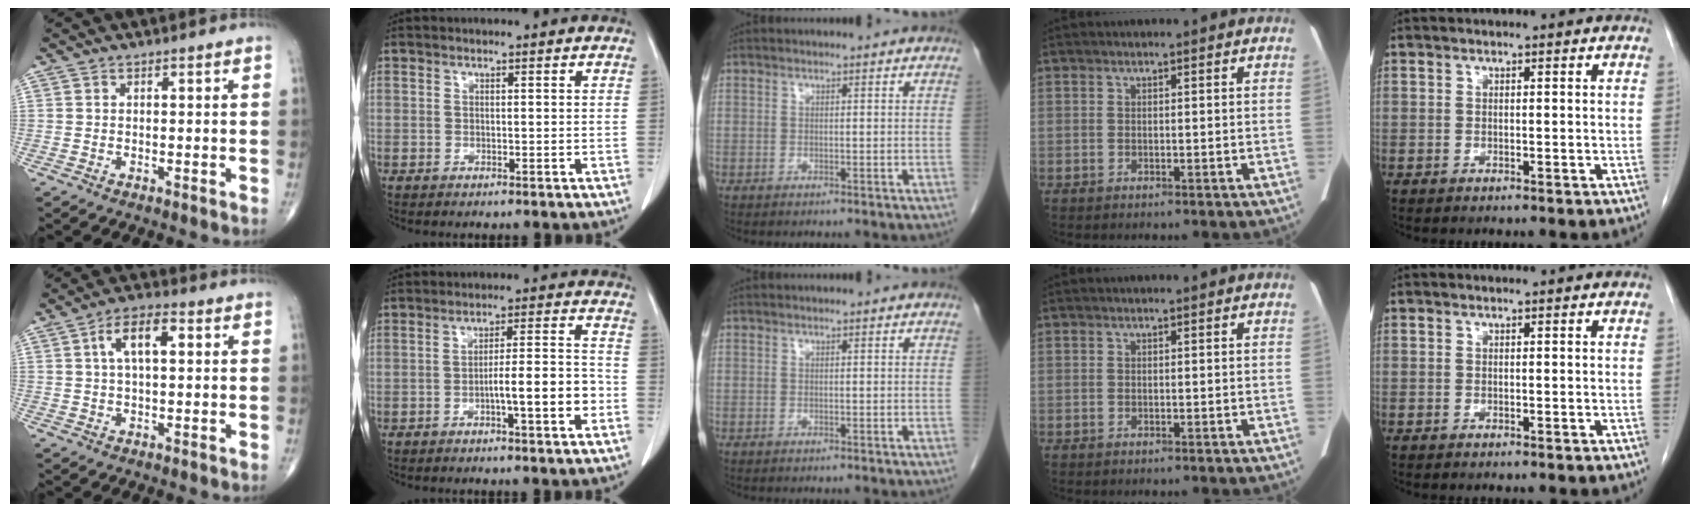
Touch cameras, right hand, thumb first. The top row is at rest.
{"thumb": {"total": 7.4, "force": [1.8, 3.2, 6.4], "torque": [-0.113, 0.012, 0.027]}, "index": {"total": 7.8, "force": [-2.7, 0.6, 7.3], "torque": [-0.111, 0.014, -0.041]}}